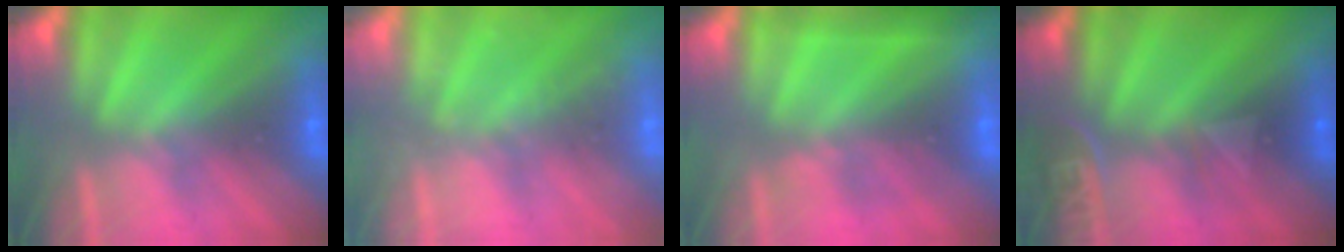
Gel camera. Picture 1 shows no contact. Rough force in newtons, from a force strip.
{"total": 1.9}
{"total": 2.2}
{"total": 2.4}